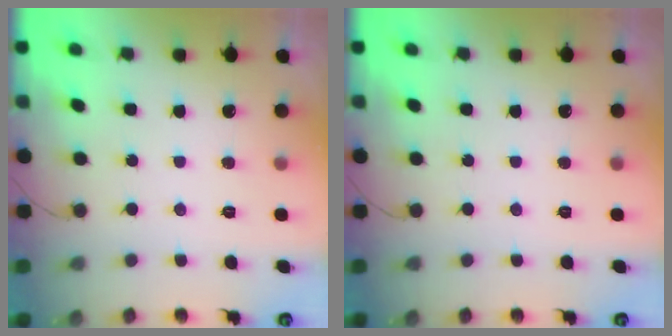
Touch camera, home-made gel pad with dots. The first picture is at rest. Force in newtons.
{"total": 0.0}